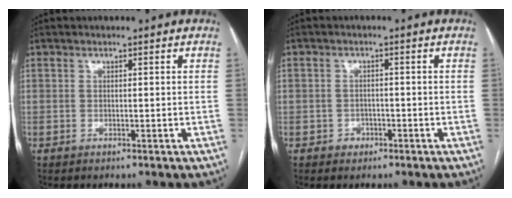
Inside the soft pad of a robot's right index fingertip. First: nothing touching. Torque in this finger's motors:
{"motor_torque": [-0.43, 0.10, -1.06, -0.21]}